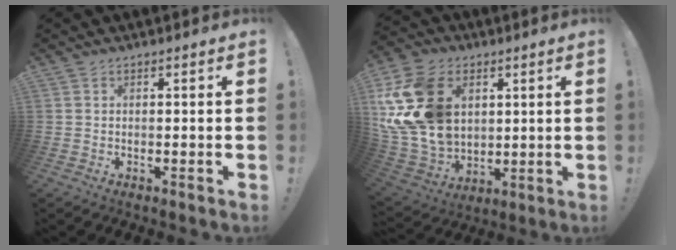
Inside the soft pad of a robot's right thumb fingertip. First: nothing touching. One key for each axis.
{"total": 23.5, "fx": 6.3, "fy": 17.2, "fz": 14.7, "tx": -0.303, "ty": -0.020, "tz": 0.129}